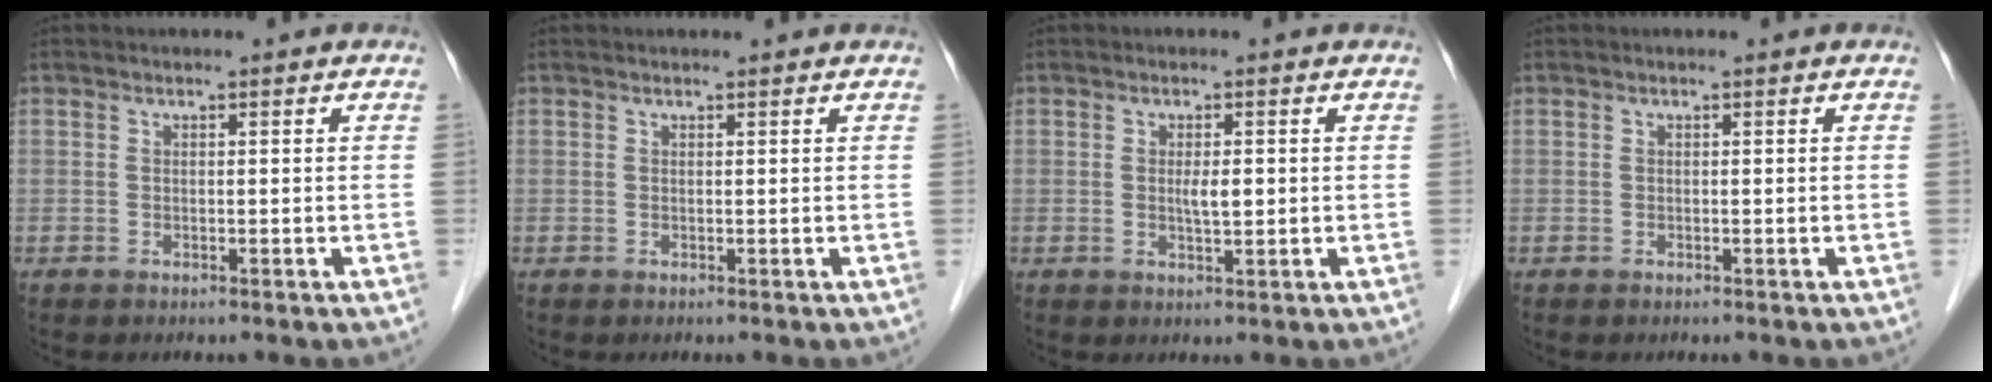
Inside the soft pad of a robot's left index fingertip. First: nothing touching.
{"total": 1.0, "force": [1.0, 0.1, 0.1], "torque": [-0.009, 0.008, 0.013]}
{"total": 2.2, "force": [0.0, 0.5, 2.1], "torque": [-0.040, -0.004, 0.001]}
{"total": 0.0}